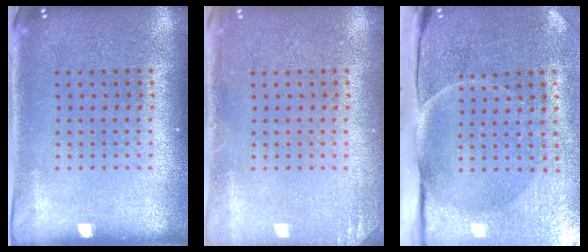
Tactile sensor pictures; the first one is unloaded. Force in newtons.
{"total": 1.3, "press": 1.3, "slide": 0.1}
{"total": 4.9, "press": 3.9, "slide": 3.0}